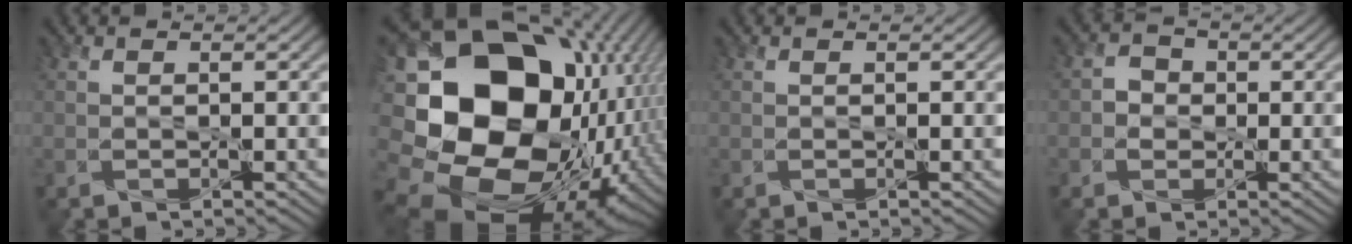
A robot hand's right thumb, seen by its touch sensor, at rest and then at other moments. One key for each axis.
{"total": 24.2, "fx": -2.2, "fy": 18.8, "fz": 15.0, "tx": -0.317, "ty": -0.029, "tz": -0.039}
{"total": 0.0}
{"total": 2.3, "fx": -0.3, "fy": 2.1, "fz": 0.7, "tx": -0.012, "ty": 0.002, "tz": -0.008}